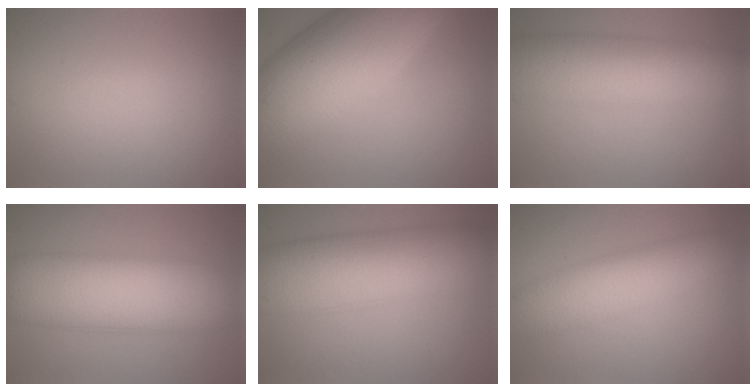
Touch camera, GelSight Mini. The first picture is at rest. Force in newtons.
{"total": 15.0, "press": 15.0, "slide": 0.5}
{"total": 9.7, "press": 9.7, "slide": 0.3}
{"total": 11.7, "press": 11.7, "slide": 0.4}
{"total": 11.9, "press": 11.9, "slide": 0.0}
{"total": 6.2, "press": 6.2, "slide": 0.1}